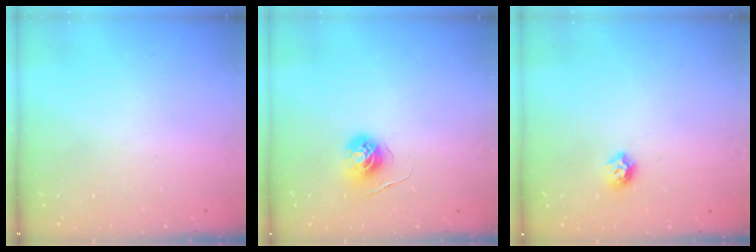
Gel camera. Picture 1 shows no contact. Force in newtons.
{"total": 5.9, "press": 5.9, "slide": 0.3}
{"total": 6.0, "press": 5.9, "slide": 0.8}